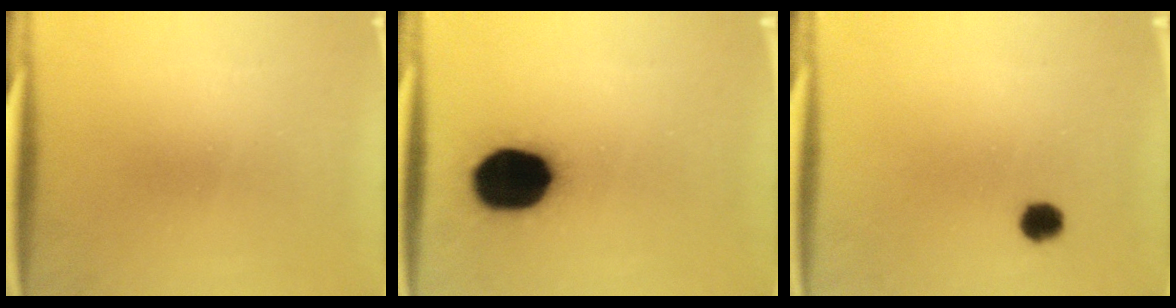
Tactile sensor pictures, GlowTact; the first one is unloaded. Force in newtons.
{"total": 18.3}
{"total": 3.1}